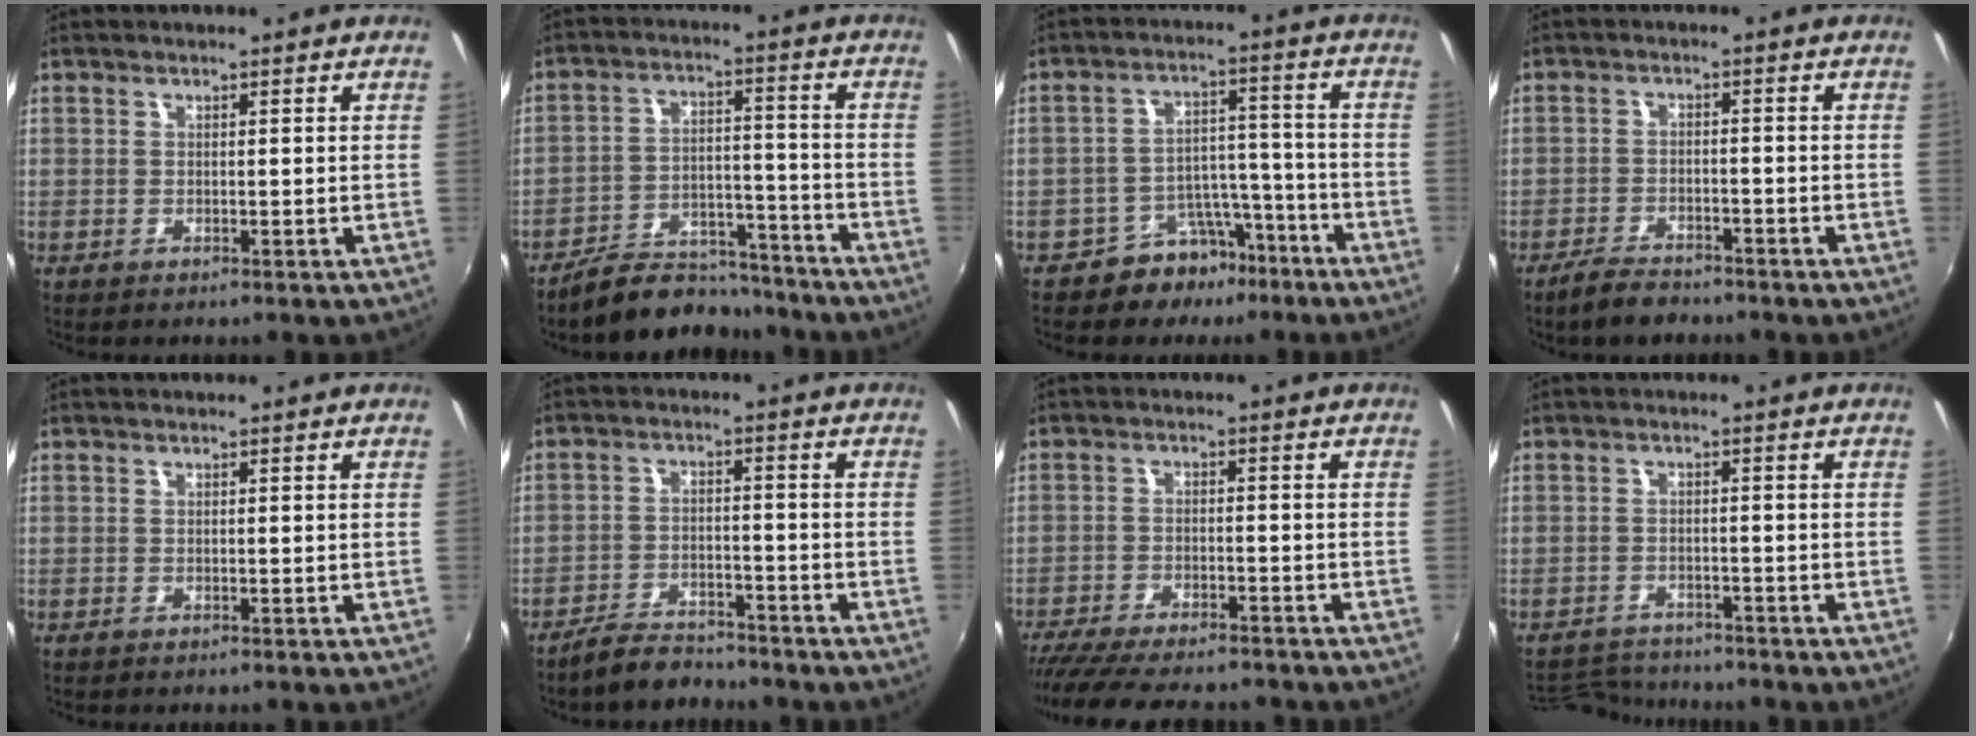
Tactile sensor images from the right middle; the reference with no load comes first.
{"total": 12.9, "force": [-11.6, 4.4, 3.2], "torque": [-0.072, 0.024, -0.168]}
{"total": 8.8, "force": [-6.7, 5.4, 2.1], "torque": [-0.031, 0.037, -0.092]}
{"total": 5.5, "force": [-4.6, 1.9, 2.2], "torque": [-0.065, -0.001, -0.079]}
{"total": 0.0}
{"total": 6.4, "force": [-5.9, 1.8, 1.7], "torque": [-0.054, 0.006, -0.094]}
{"total": 14.9, "force": [-12.9, 3.2, 6.7], "torque": [-0.142, -0.033, -0.201]}
{"total": 6.2, "force": [-5.9, 1.5, 0.6], "torque": [-0.030, 0.007, -0.099]}